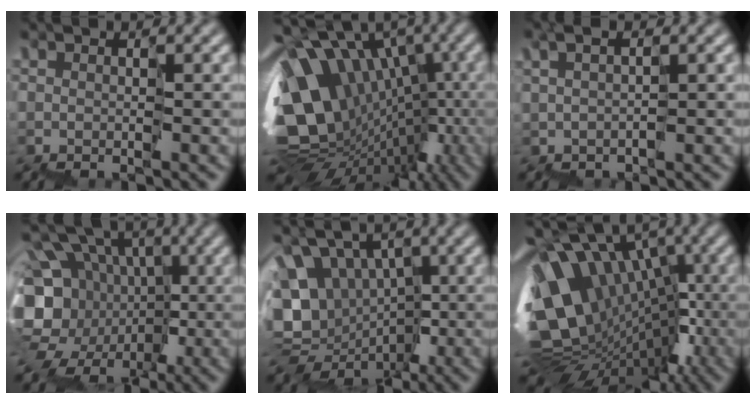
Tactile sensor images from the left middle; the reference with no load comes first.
{"total": 13.9, "force": [-0.1, 9.9, 9.6], "torque": [-0.174, 0.008, 0.025]}
{"total": 0.6, "force": [0.3, -0.5, 0.0], "torque": [-0.007, 0.003, 0.006]}
{"total": 11.5, "force": [-1.3, 9.5, 6.3], "torque": [-0.110, -0.015, -0.015]}
{"total": 8.0, "force": [0.3, 6.7, 4.4], "torque": [-0.060, 0.008, 0.008]}
{"total": 12.2, "force": [-0.7, 8.1, 9.1], "torque": [-0.157, 0.020, 0.001]}